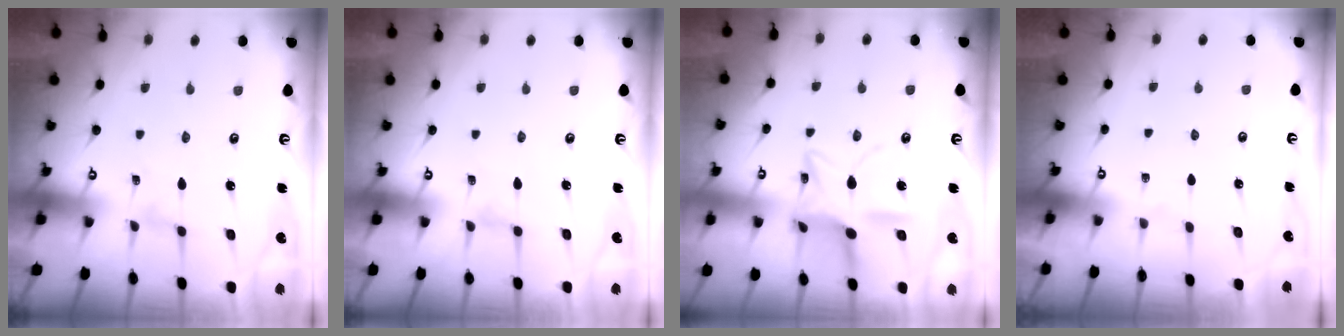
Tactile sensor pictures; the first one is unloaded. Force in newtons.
{"total": 0.0}
{"total": 14.3, "press": 14.3, "slide": 1.1}
{"total": 0.0}